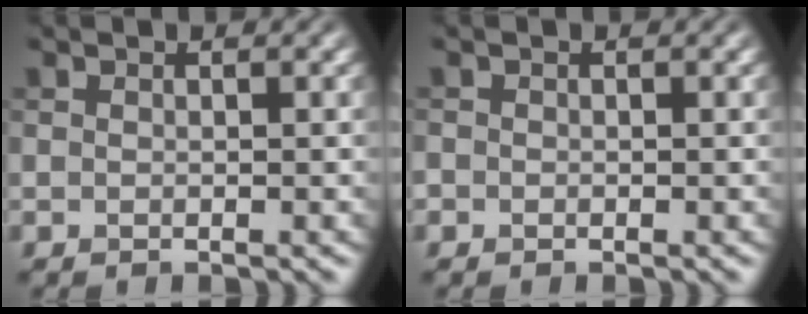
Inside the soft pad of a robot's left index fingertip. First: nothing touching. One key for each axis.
{"total": 0.5, "fx": -0.3, "fy": 0.4, "fz": 0.0, "tx": 0.002, "ty": -0.005, "tz": -0.006}